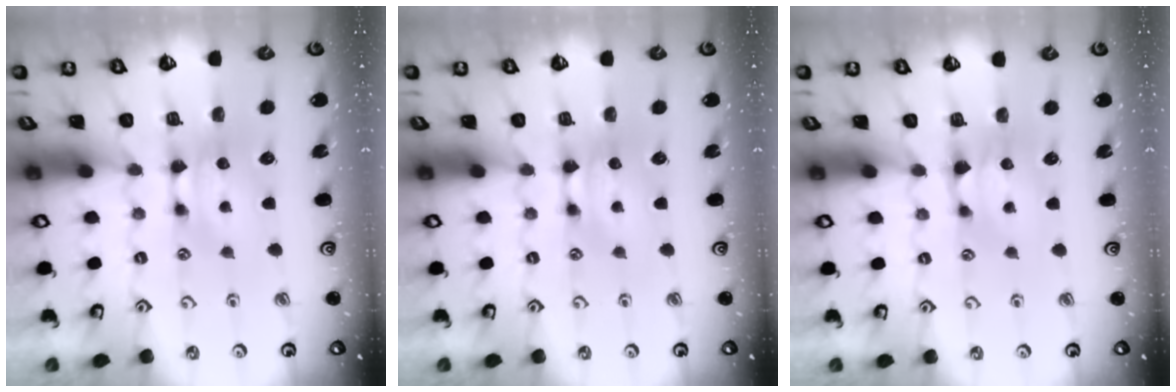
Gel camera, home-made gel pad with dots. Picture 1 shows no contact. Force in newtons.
{"total": 0.0}
{"total": 1.4, "press": 0.9, "slide": 1.0}